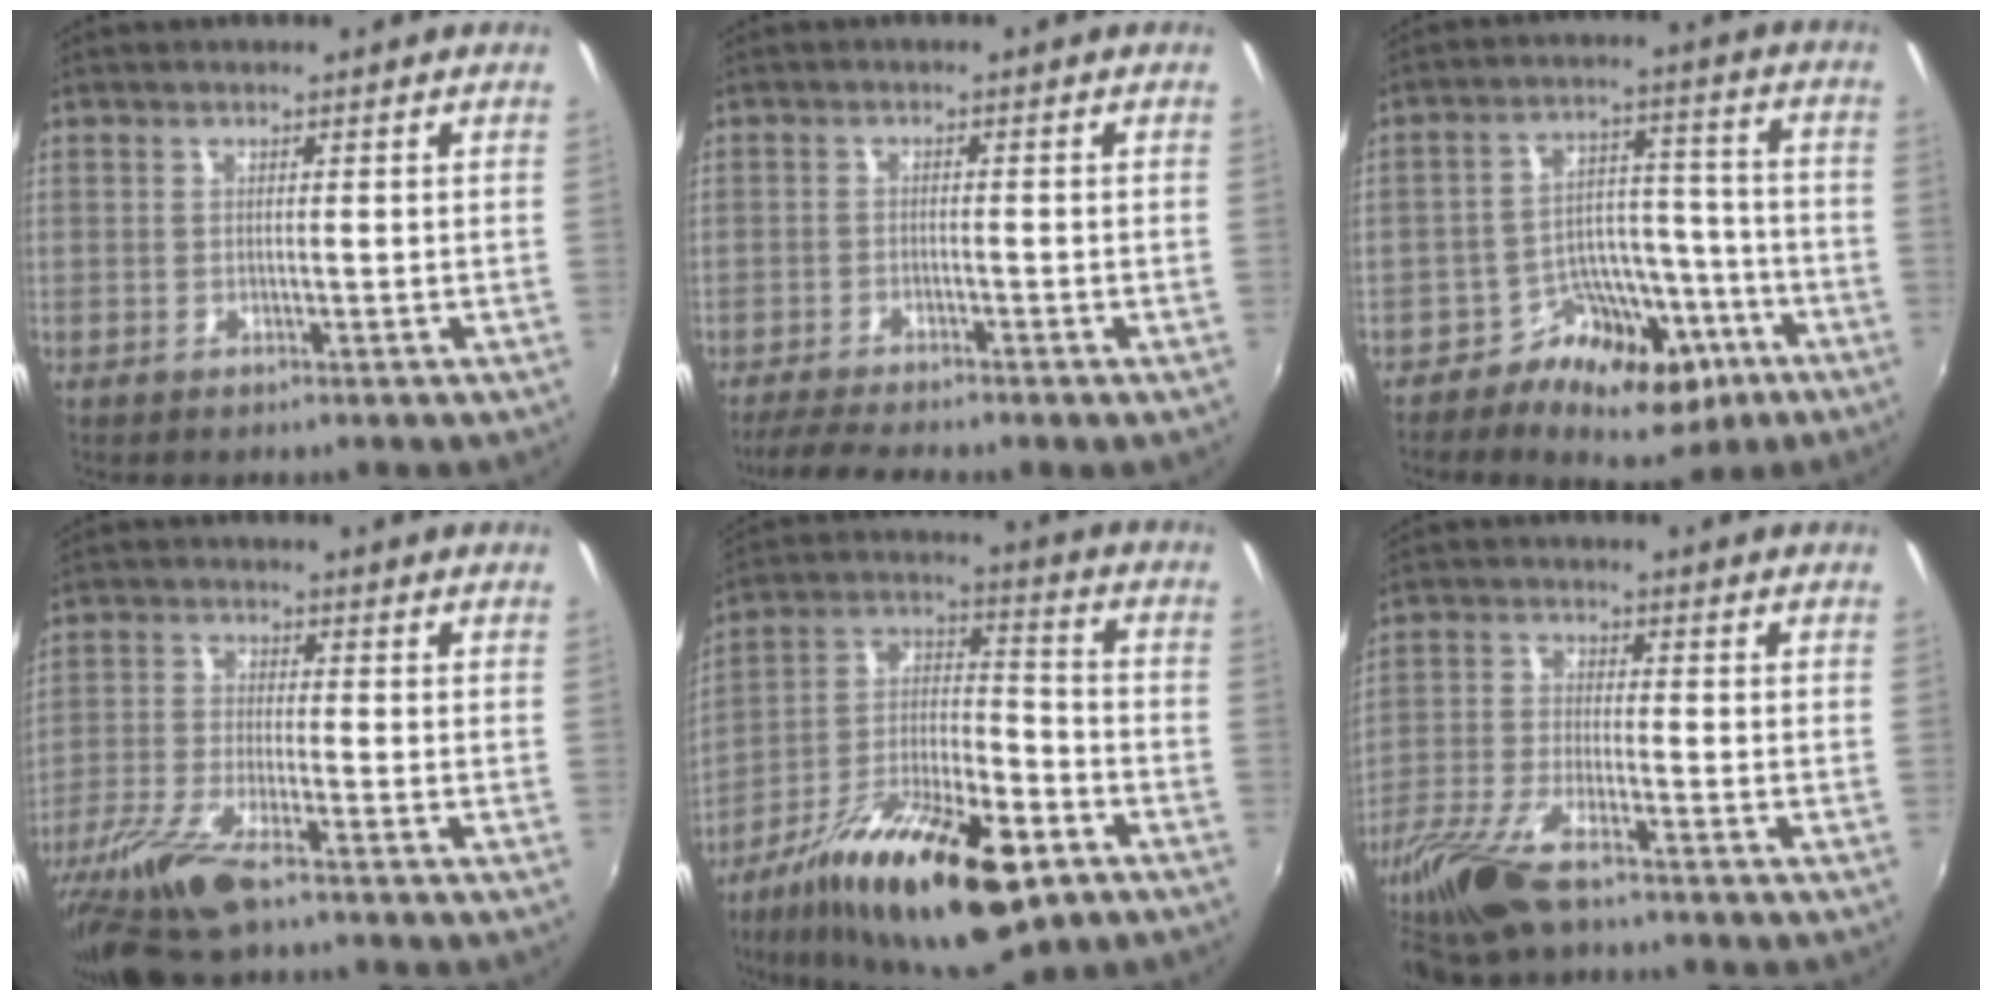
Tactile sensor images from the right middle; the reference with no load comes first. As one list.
[{"total": 6.4, "force": [-5.6, 0.2, 3.2], "torque": [-0.078, -0.014, -0.090]}, {"total": 9.5, "force": [-5.4, 7.0, 3.3], "torque": [-0.045, 0.036, -0.061]}, {"total": 11.4, "force": [-8.1, 1.9, 7.8], "torque": [-0.175, -0.038, -0.155]}, {"total": 24.9, "force": [-13.5, 9.1, 18.9], "torque": [-0.324, -0.021, -0.217]}, {"total": 11.7, "force": [-8.5, 2.9, 7.5], "torque": [-0.175, -0.029, -0.171]}]